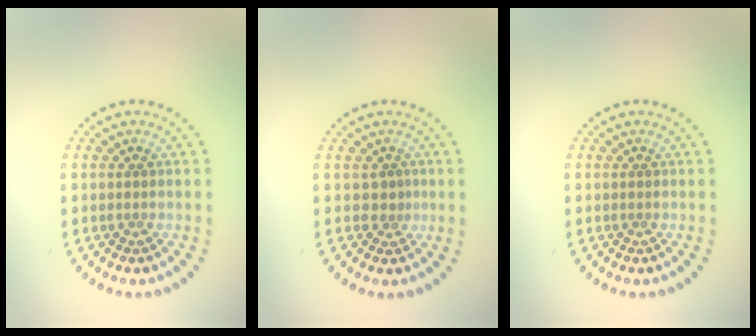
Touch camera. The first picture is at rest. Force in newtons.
{"total": 1.1, "press": 0.6, "slide": 0.9}
{"total": 0.0}